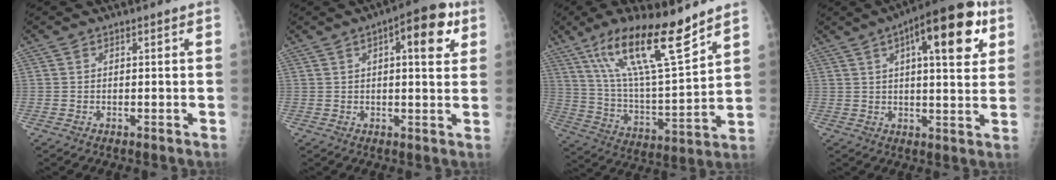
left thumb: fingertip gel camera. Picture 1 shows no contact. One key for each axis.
{"total": 10.0, "fx": 3.6, "fy": 3.7, "fz": 8.6, "tx": -0.095, "ty": 0.004, "tz": 0.042}
{"total": 19.3, "fx": 12.8, "fy": 3.8, "fz": 14.0, "tx": -0.228, "ty": -0.064, "tz": 0.236}
{"total": 17.3, "fx": 6.9, "fy": 5.9, "fz": 14.7, "tx": -0.179, "ty": -0.001, "tz": 0.089}